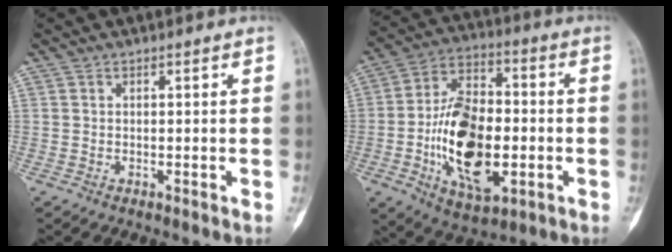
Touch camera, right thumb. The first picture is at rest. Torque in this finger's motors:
{"motor_torque": [1.85, 1.88, 1.29, -1.48, 0.48]}